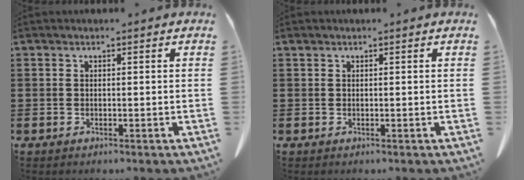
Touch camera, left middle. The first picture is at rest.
{"total": 0.0}